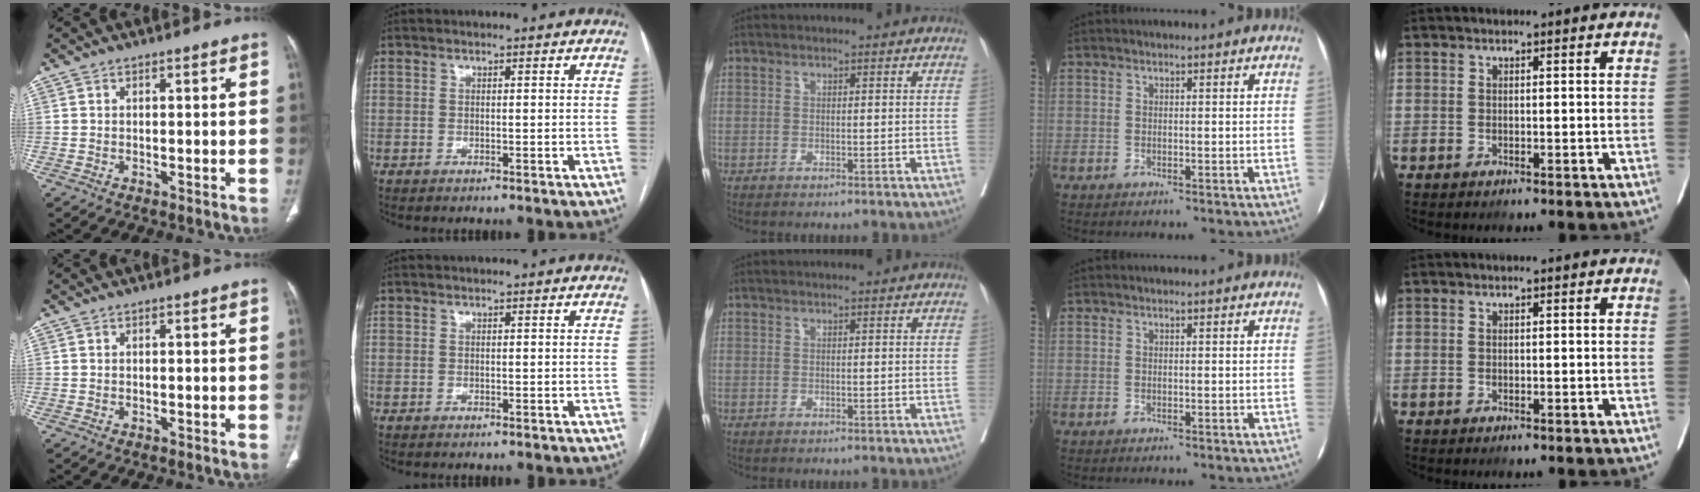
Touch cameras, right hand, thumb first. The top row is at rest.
{}